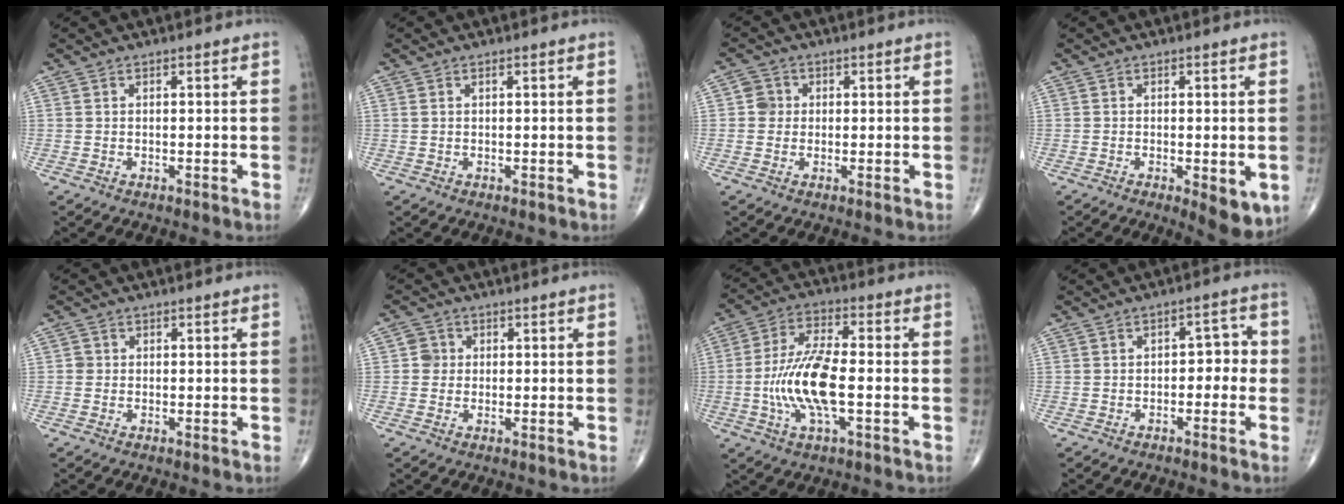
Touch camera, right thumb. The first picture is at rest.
{"total": 0.6, "force": [0.3, 0.2, 0.5], "torque": [-0.015, 0.009, 0.008]}
{"total": 2.9, "force": [0.2, 2.8, 0.8], "torque": [0.006, 0.006, -0.002]}
{"total": 6.2, "force": [-1.8, 2.3, 5.5], "torque": [-0.070, -0.015, -0.022]}
{"total": 1.0, "force": [-0.1, 1.0, 0.1], "torque": [0.004, 0.003, -0.002]}
{"total": 2.7, "force": [0.2, 2.6, 0.7], "torque": [0.008, 0.006, -0.002]}
{"total": 13.3, "force": [-2.3, 4.7, 12.2], "torque": [-0.253, 0.016, -0.045]}
{"total": 4.3, "force": [-1.0, 2.8, 3.1], "torque": [-0.012, 0.024, -0.023]}